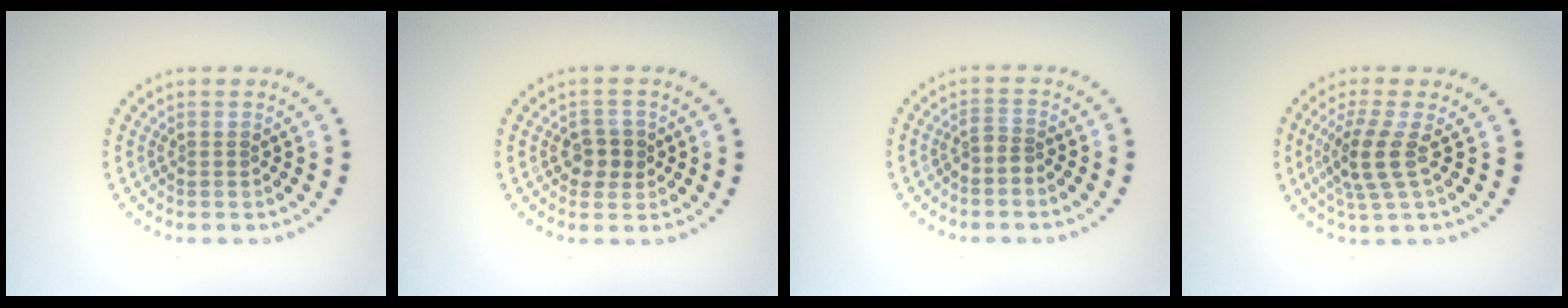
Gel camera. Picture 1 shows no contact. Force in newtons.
{"total": 2.2, "press": 2.1, "slide": 0.6}
{"total": 1.5, "press": 1.1, "slide": 0.9}
{"total": 3.4, "press": 2.7, "slide": 2.1}